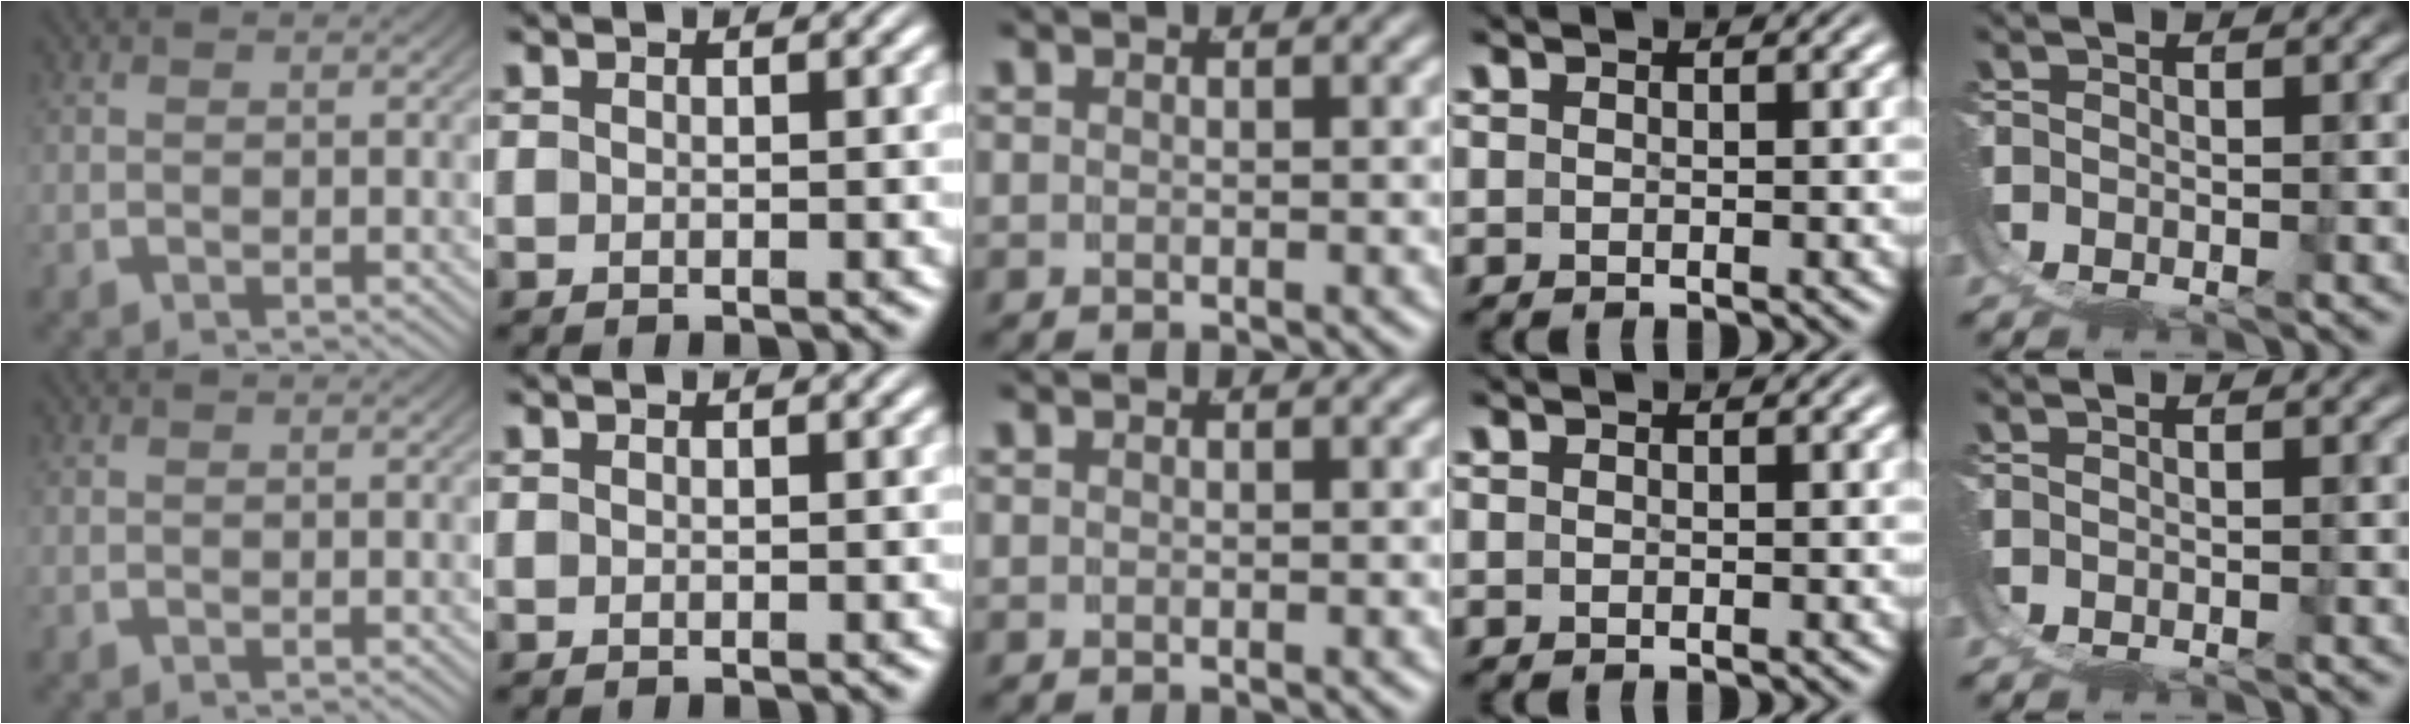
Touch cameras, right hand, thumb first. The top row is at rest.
{}